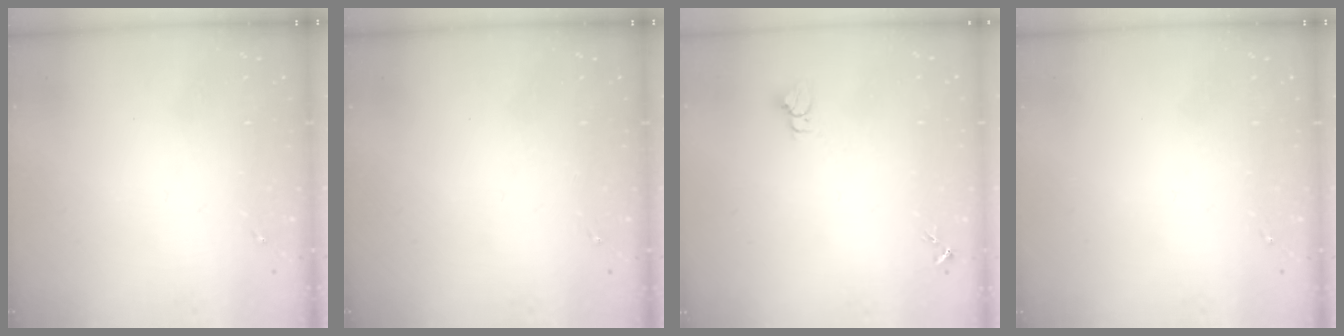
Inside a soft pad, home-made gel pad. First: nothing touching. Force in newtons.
{"total": 0.0}
{"total": 3.0, "press": 3.0, "slide": 0.1}
{"total": 0.0}